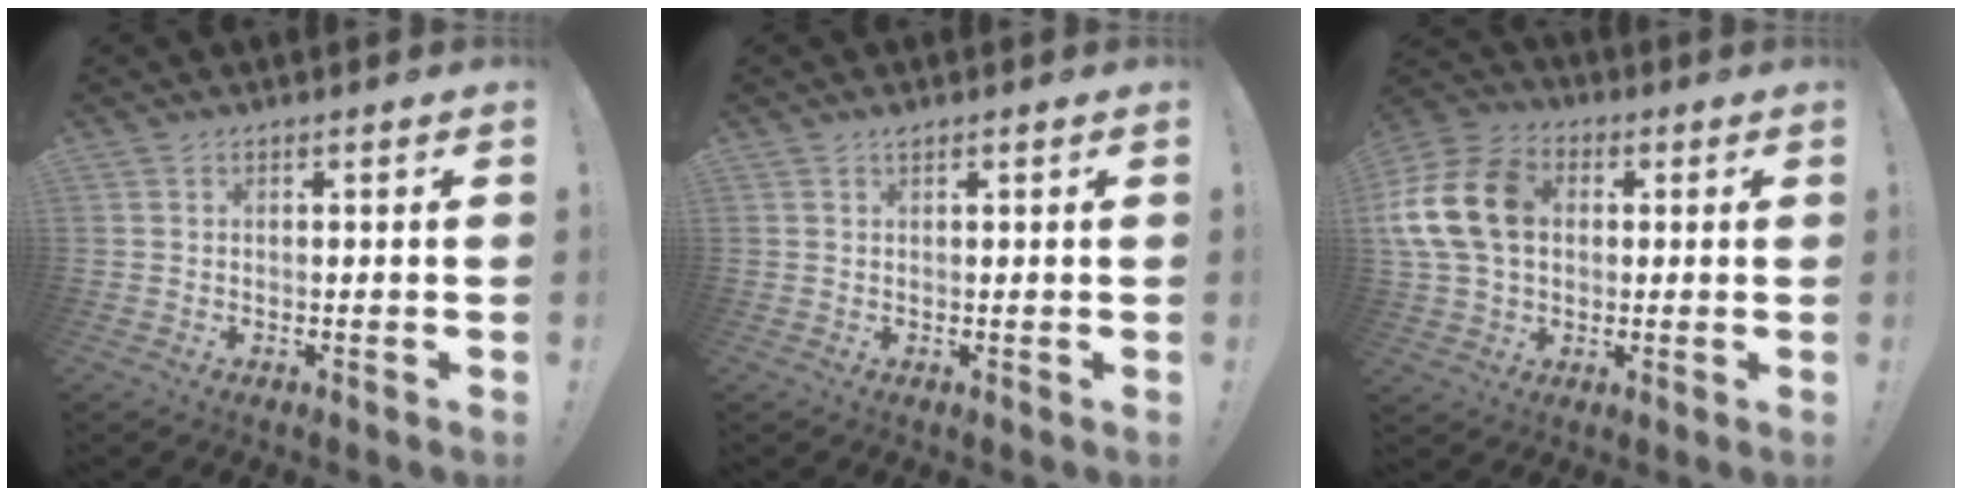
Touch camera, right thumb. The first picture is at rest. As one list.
[{"total": 0.8, "force": [0.7, 0.2, 0.3], "torque": [0.001, -0.003, 0.013]}, {"total": 18.0, "force": [3.0, 13.5, 11.5], "torque": [-0.201, 0.010, 0.061]}]